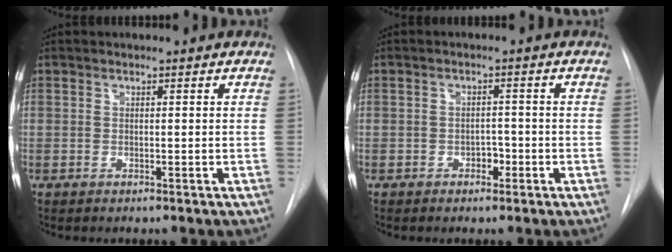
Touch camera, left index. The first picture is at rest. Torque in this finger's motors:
{"motor_torque": [0.06, 0.05, -0.02, 0.00]}